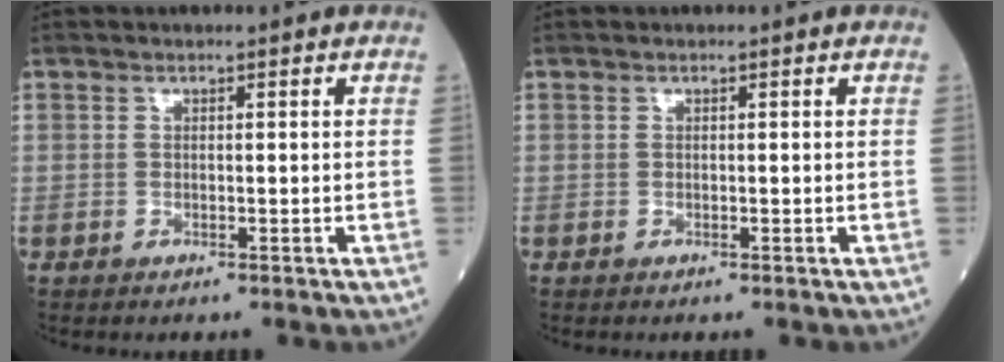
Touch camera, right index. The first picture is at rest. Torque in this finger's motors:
{"motor_torque": [0.03, 0.03, 0.00, -0.01]}